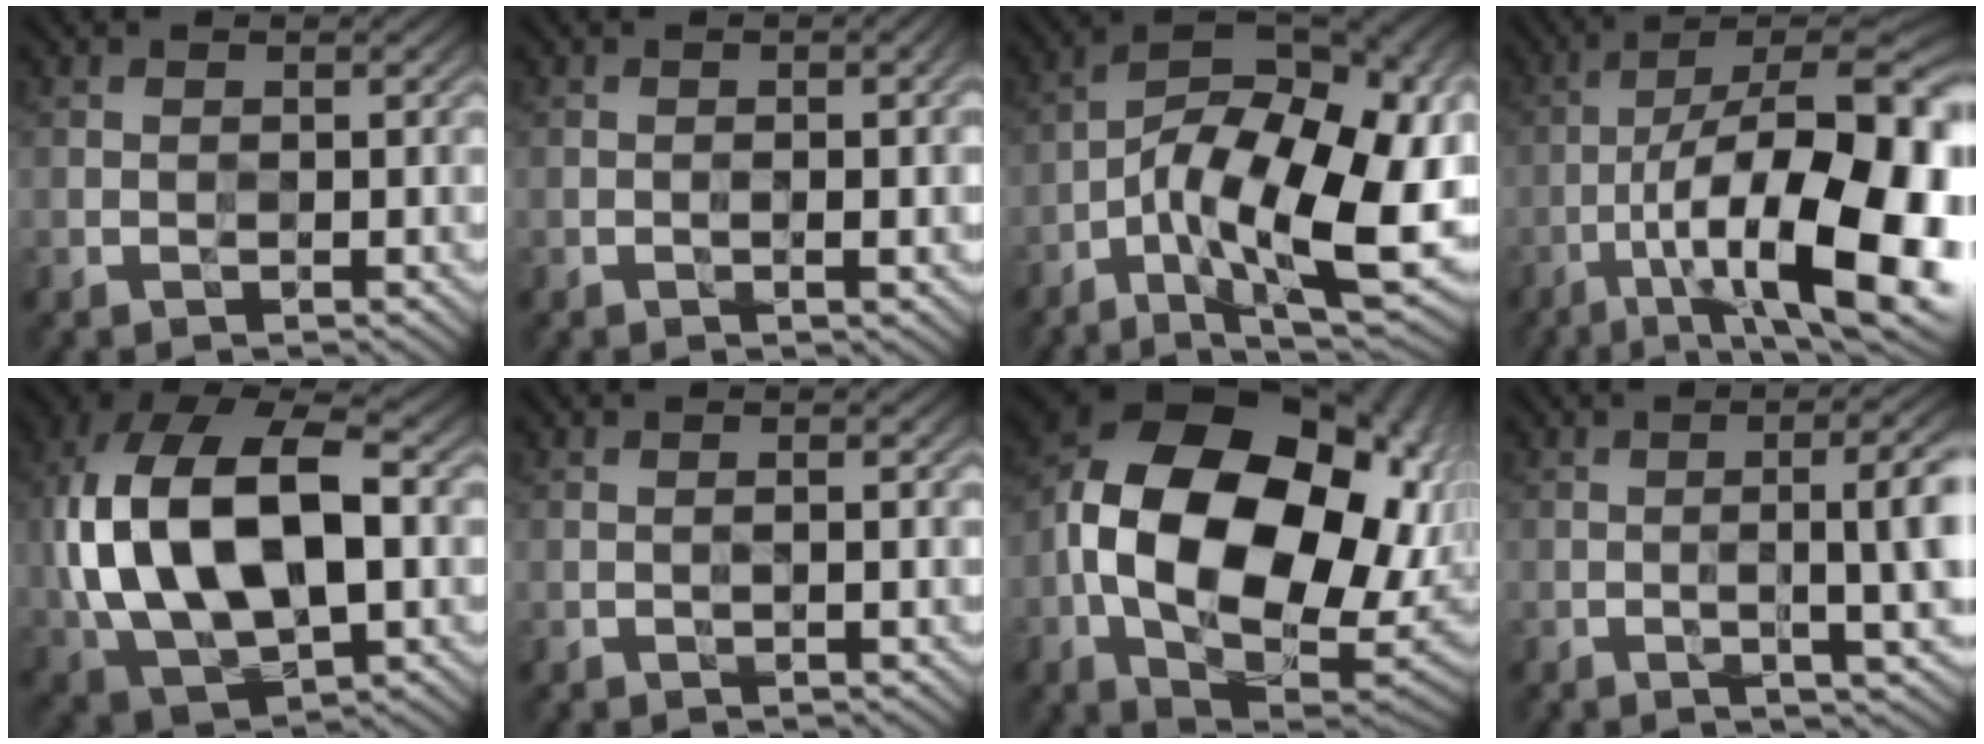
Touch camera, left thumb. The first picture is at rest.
{"total": 3.8, "force": [-0.4, 0.7, 3.7], "torque": [-0.054, 0.003, -0.007]}
{"total": 18.7, "force": [-5.9, 7.3, 16.1], "torque": [-0.256, -0.007, -0.104]}
{"total": 21.0, "force": [-5.5, 6.7, 19.1], "torque": [-0.284, -0.010, -0.084]}
{"total": 19.0, "force": [0.4, 10.9, 15.5], "torque": [-0.330, -0.001, 0.019]}
{"total": 1.1, "force": [-0.1, -0.1, 1.1], "torque": [-0.019, 0.001, -0.003]}
{"total": 22.1, "force": [0.6, 14.6, 16.5], "torque": [-0.328, -0.033, 0.042]}
{"total": 10.4, "force": [0.0, 2.8, 10.0], "torque": [-0.107, 0.018, 0.000]}